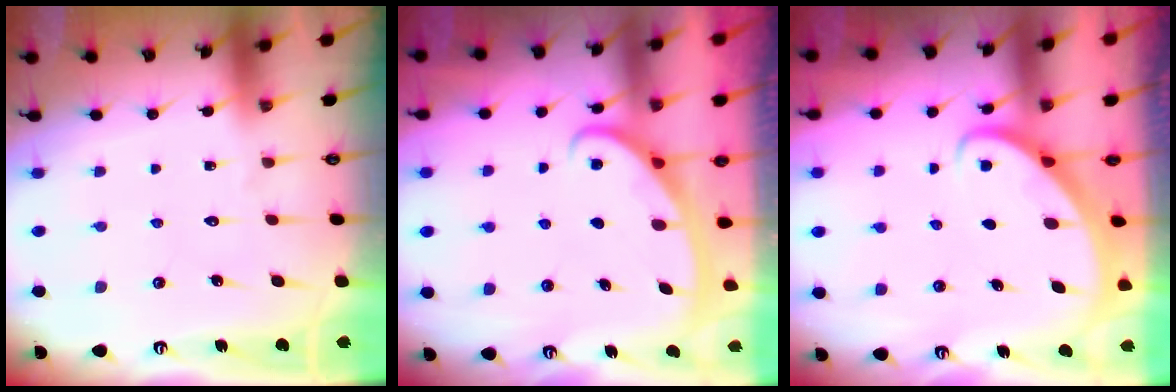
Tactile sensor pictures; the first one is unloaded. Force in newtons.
{"total": 3.0, "press": 3.0, "slide": 0.4}
{"total": 2.7, "press": 2.7, "slide": 0.2}